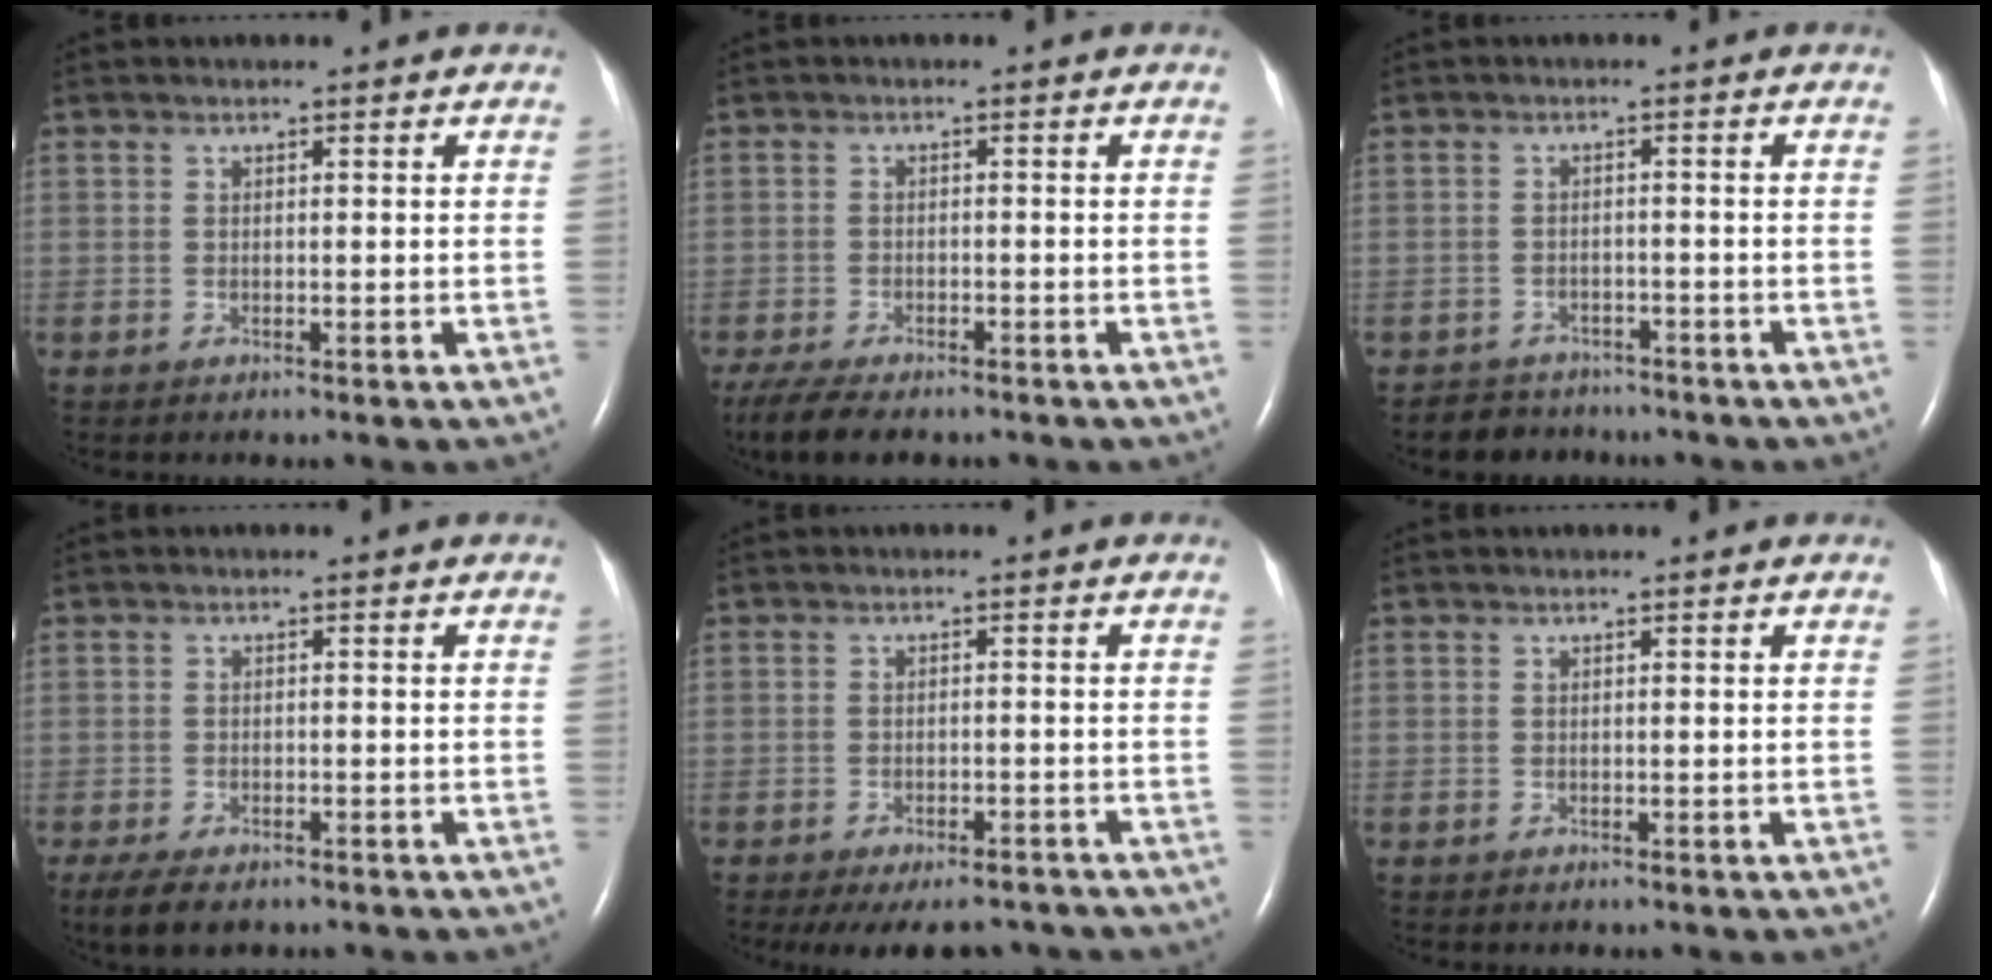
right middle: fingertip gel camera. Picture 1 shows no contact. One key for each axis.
{"total": 8.3, "fx": -6.7, "fy": 2.2, "fz": 4.5, "tx": -0.079, "ty": -0.016, "tz": -0.104}
{"total": 4.2, "fx": -3.8, "fy": 1.9, "fz": -0.3, "tx": 0.001, "ty": -0.001, "tz": -0.056}
{"total": 4.7, "fx": -3.3, "fy": 1.7, "fz": 2.9, "tx": -0.055, "ty": -0.014, "tz": -0.049}
{"total": 9.5, "fx": -8.2, "fy": 2.8, "fz": 3.9, "tx": -0.052, "ty": -0.009, "tz": -0.104}
{"total": 0.0}